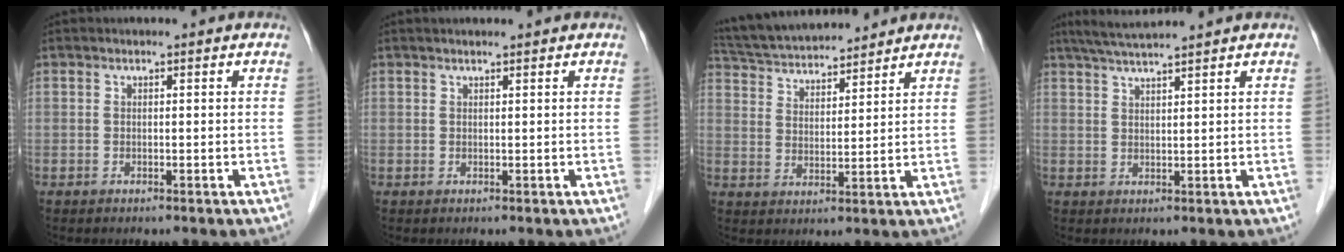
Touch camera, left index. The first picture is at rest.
{"total": 2.4, "force": [2.2, 0.0, 1.0], "torque": [-0.010, 0.021, 0.032]}
{"total": 15.3, "force": [14.1, 2.6, 5.1], "torque": [-0.100, 0.036, 0.240]}
{"total": 6.3, "force": [5.6, -0.8, 2.9], "torque": [-0.056, 0.025, 0.097]}